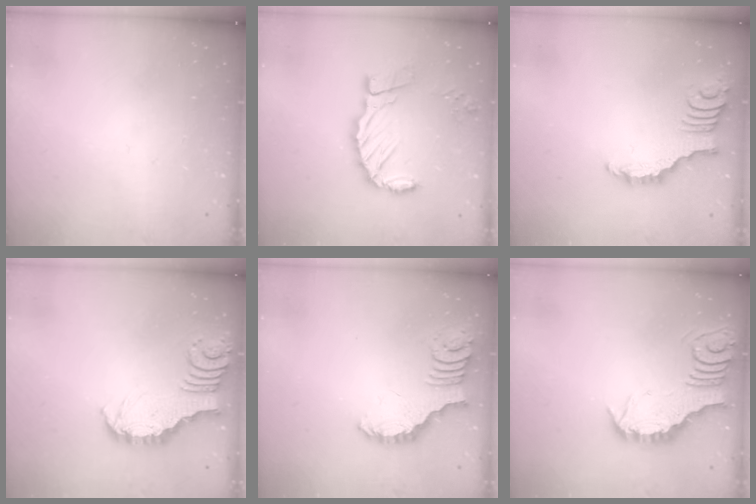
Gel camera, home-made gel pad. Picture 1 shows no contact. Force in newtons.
{"total": 10.9, "press": 10.9, "slide": 0.8}
{"total": 2.9, "press": 2.8, "slide": 0.4}
{"total": 3.5, "press": 3.5, "slide": 0.3}
{"total": 2.6, "press": 2.6, "slide": 0.5}
{"total": 3.3, "press": 3.3, "slide": 0.4}